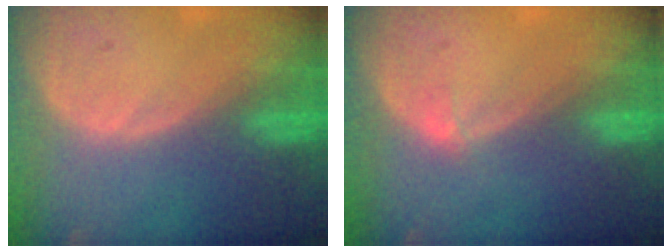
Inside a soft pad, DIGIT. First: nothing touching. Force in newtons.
{"total": 0.7, "press": 0.7, "slide": 0.1}